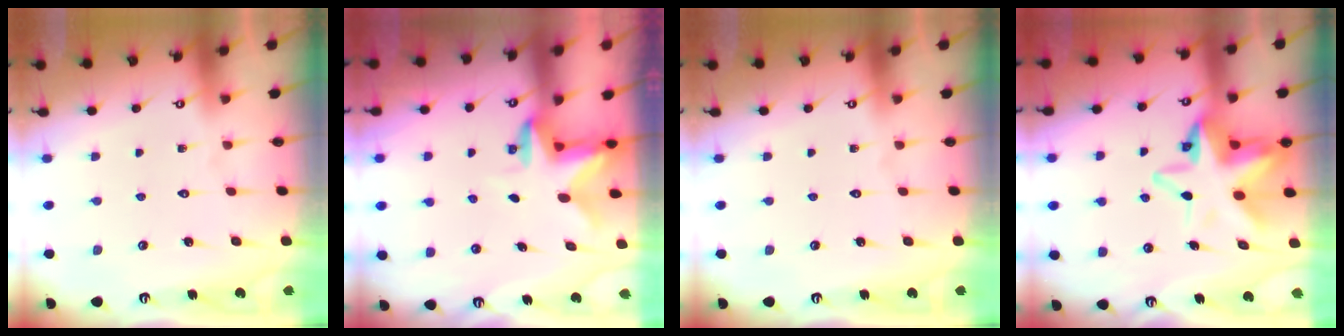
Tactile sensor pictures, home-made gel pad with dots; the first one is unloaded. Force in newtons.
{"total": 2.7, "press": 2.6, "slide": 0.5}
{"total": 0.0}
{"total": 11.4, "press": 11.3, "slide": 1.3}